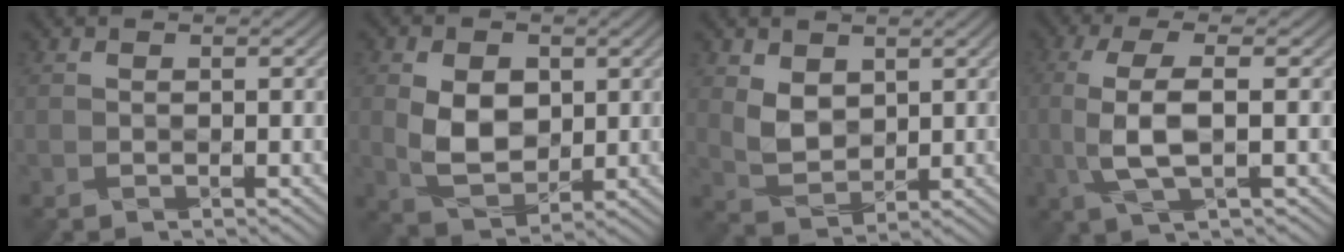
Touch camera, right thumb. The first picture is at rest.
{"total": 6.1, "force": [0.7, 4.3, 4.2], "torque": [-0.090, -0.006, 0.018]}
{"total": 3.5, "force": [2.0, 2.4, 1.5], "torque": [-0.044, -0.011, 0.048]}
{"total": 5.5, "force": [-0.6, 1.5, 5.3], "torque": [-0.119, 0.006, -0.013]}